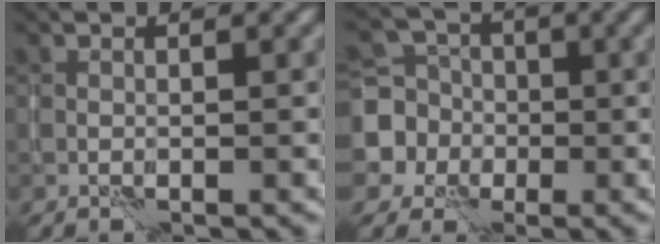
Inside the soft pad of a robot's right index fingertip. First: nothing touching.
{"total": 5.6, "force": [-0.6, 5.5, 1.3], "torque": [-0.025, 0.011, -0.042]}